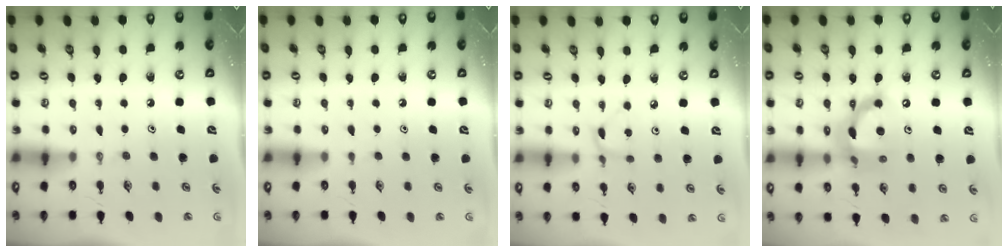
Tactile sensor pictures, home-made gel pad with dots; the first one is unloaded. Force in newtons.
{"total": 1.3, "press": 1.2, "slide": 0.3}
{"total": 2.0, "press": 2.0, "slide": 0.2}
{"total": 13.4, "press": 13.4, "slide": 0.9}